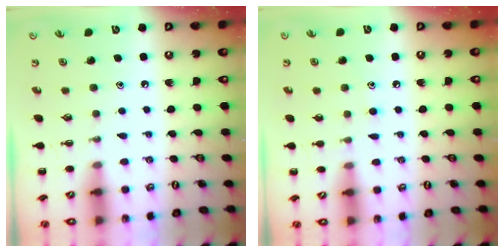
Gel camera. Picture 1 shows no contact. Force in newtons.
{"total": 5.8, "press": 5.4, "slide": 2.2}